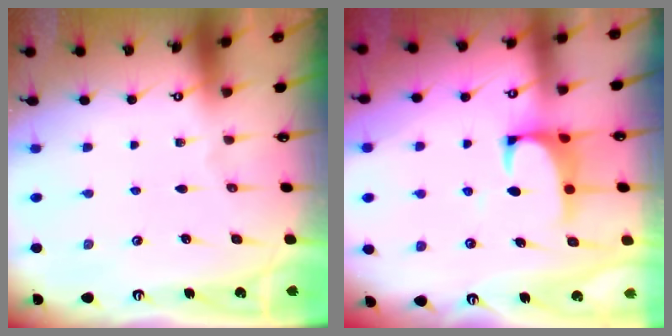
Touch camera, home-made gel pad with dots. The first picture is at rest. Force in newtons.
{"total": 1.5, "press": 1.3, "slide": 0.8}